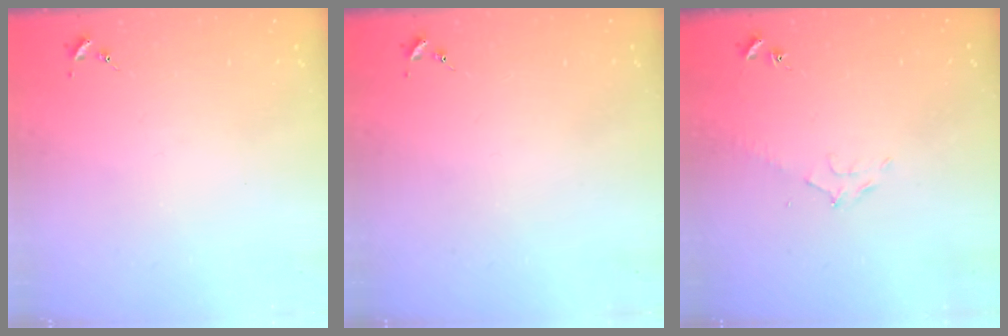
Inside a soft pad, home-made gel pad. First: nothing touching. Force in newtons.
{"total": 0.0}
{"total": 6.6, "press": 6.6, "slide": 0.8}